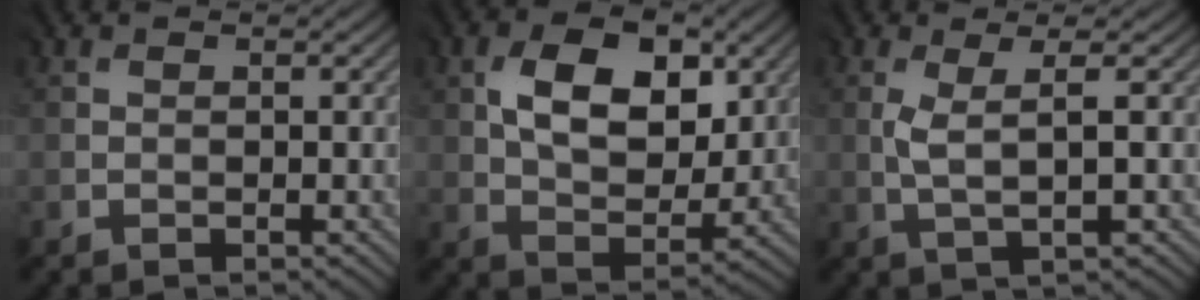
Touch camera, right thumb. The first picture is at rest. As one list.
[{"total": 9.7, "force": [3.1, 6.0, 7.0], "torque": [-0.121, 0.000, 0.054]}, {"total": 2.4, "force": [0.3, 0.0, 2.4], "torque": [-0.050, 0.000, 0.007]}]